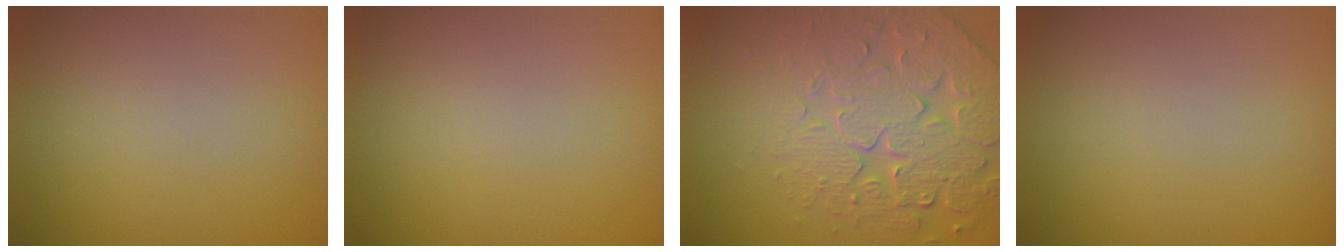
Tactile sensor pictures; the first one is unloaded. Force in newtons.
{"total": 0.0}
{"total": 7.2, "press": 5.8, "slide": 4.2}
{"total": 0.0}